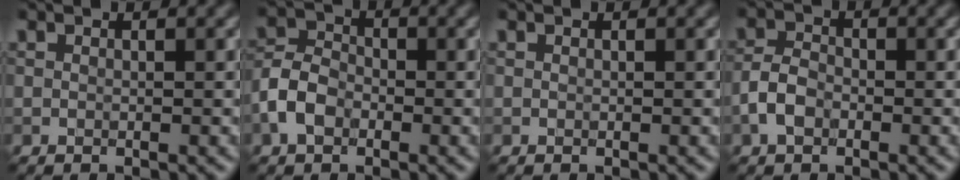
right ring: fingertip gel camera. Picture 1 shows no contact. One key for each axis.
{"total": 3.7, "fx": -1.6, "fy": 2.6, "fz": 2.1, "tx": -0.045, "ty": 0.007, "tz": -0.041}
{"total": 0.0}
{"total": 2.8, "fx": -1.3, "fy": 1.8, "fz": 1.7, "tx": -0.032, "ty": 0.005, "tz": -0.033}